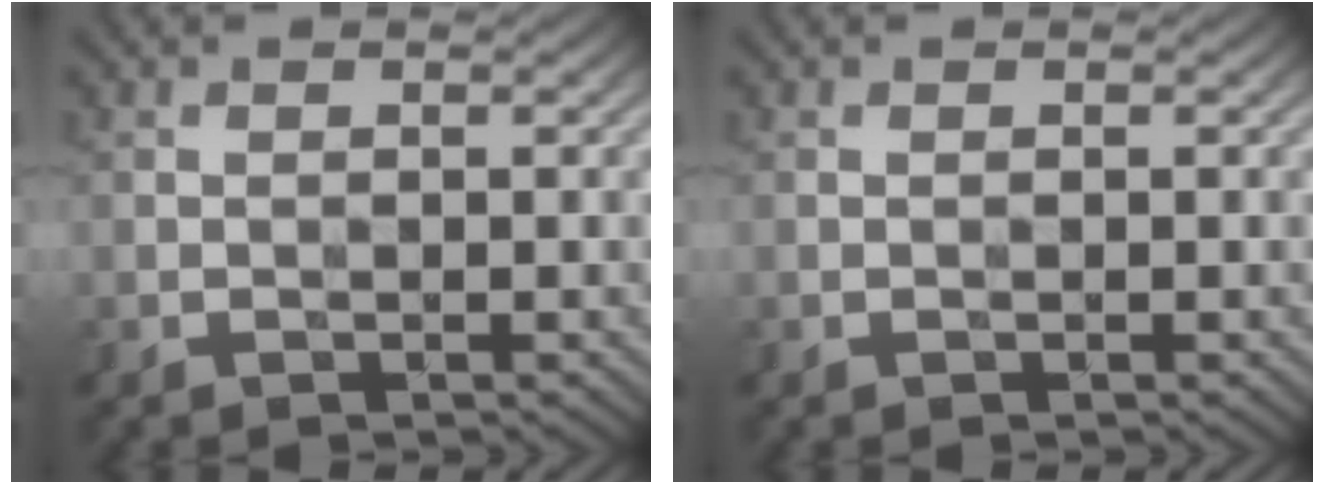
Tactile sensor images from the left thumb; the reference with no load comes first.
{"total": 0.0}